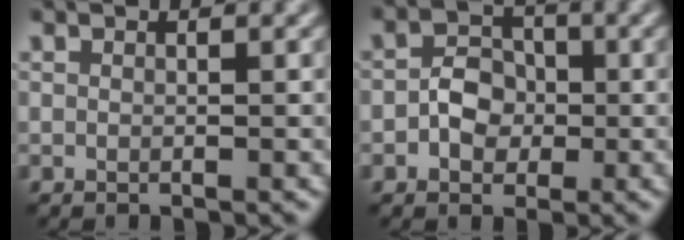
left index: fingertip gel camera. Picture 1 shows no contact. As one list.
[{"total": 3.0, "force": [-0.7, 2.4, 1.7], "torque": [-0.024, 0.003, -0.016]}]